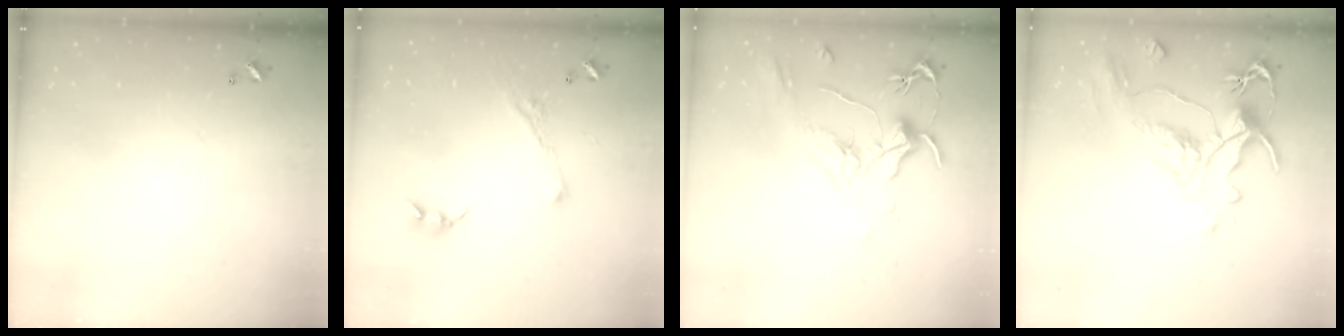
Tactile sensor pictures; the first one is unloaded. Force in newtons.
{"total": 3.7, "press": 3.6, "slide": 0.7}
{"total": 2.1, "press": 2.0, "slide": 0.8}
{"total": 1.6, "press": 0.7, "slide": 1.4}